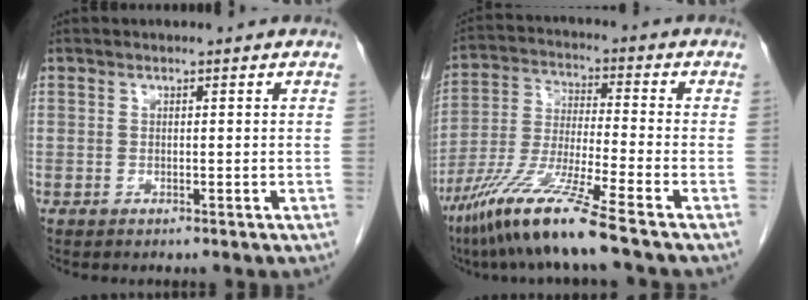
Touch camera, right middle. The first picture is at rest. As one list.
[{"total": 12.3, "force": [-8.6, -1.3, 8.8], "torque": [-0.180, -0.037, -0.165]}]